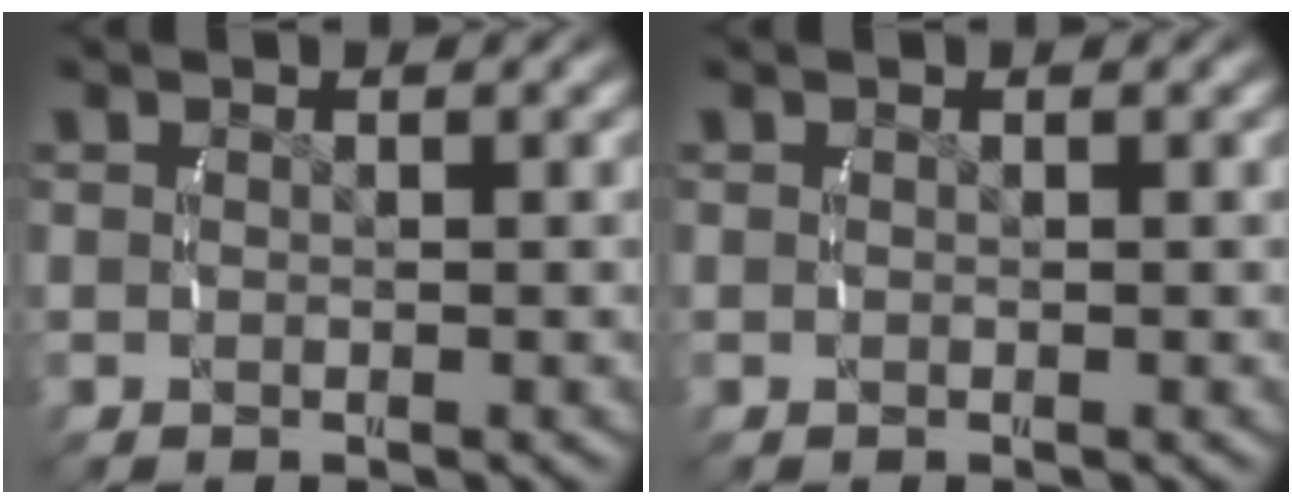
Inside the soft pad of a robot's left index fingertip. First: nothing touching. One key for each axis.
{"total": 0.0}